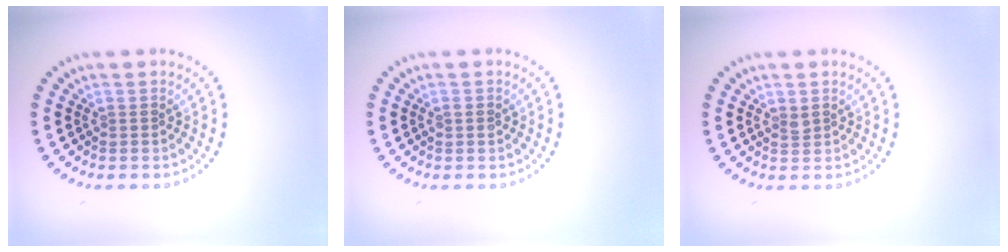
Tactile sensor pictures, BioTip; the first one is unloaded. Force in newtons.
{"total": 1.0, "press": 1.0, "slide": 0.1}
{"total": 0.7, "press": 0.6, "slide": 0.5}